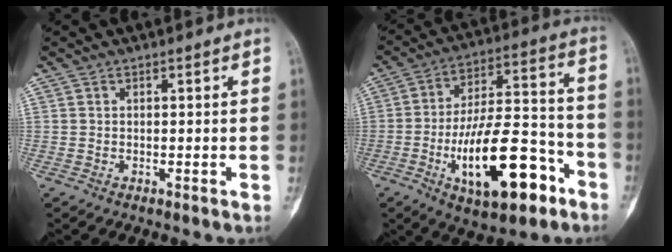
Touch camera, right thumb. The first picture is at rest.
{"total": 20.9, "force": [-8.9, 8.4, 16.9], "torque": [-0.266, 0.054, -0.133]}